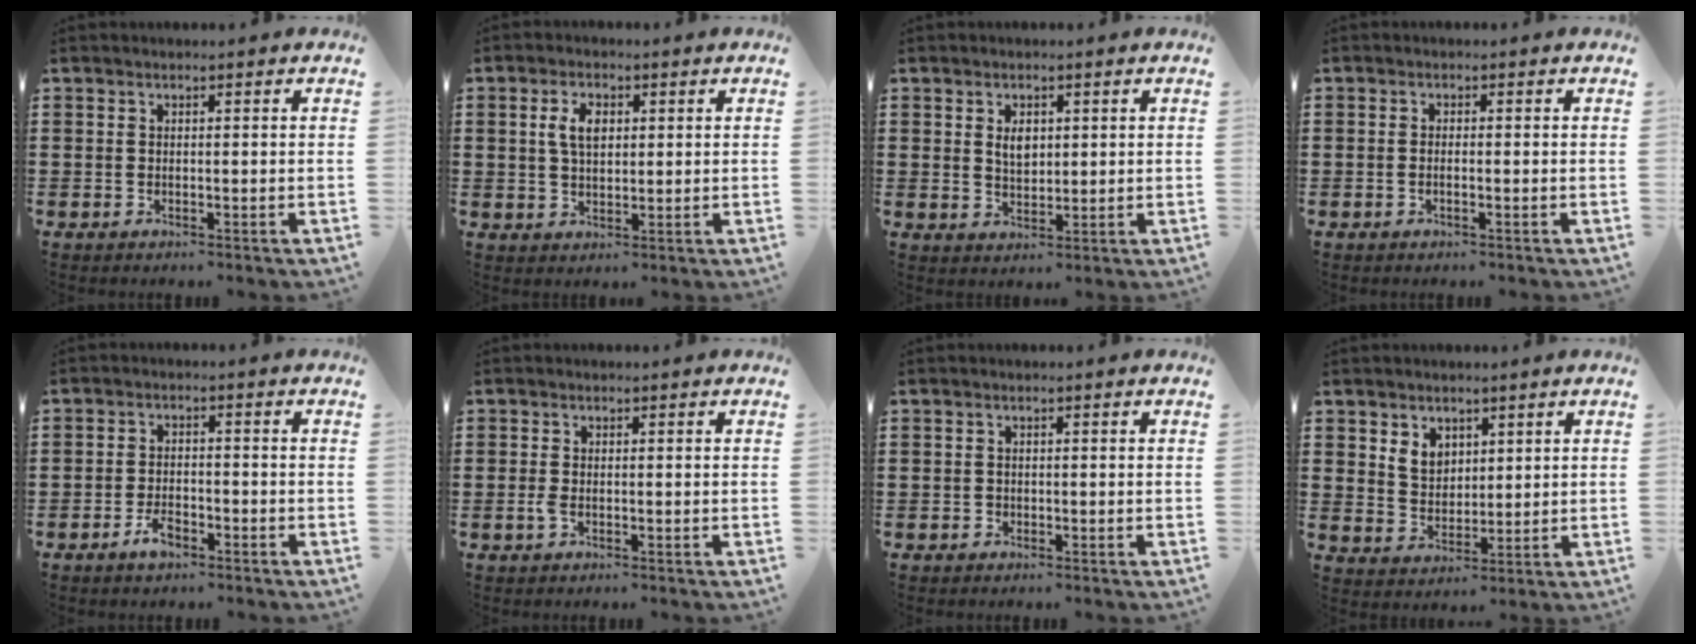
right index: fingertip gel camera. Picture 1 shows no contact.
{"total": 4.4, "force": [1.0, 2.5, 3.5], "torque": [-0.077, 0.013, 0.015]}
{"total": 3.1, "force": [0.9, 1.9, 2.3], "torque": [-0.043, 0.004, 0.014]}
{"total": 0.9, "force": [-0.4, -0.1, 0.8], "torque": [-0.017, -0.008, -0.006]}
{"total": 3.4, "force": [-2.0, 1.4, 2.3], "torque": [-0.046, 0.003, -0.041]}
{"total": 1.3, "force": [-0.4, 0.5, 1.1], "torque": [-0.029, -0.006, -0.009]}
{"total": 0.6, "force": [-0.4, 0.5, 0.2], "torque": [-0.004, 0.002, -0.008]}
{"total": 4.3, "force": [2.6, 3.2, 1.2], "torque": [-0.037, 0.011, 0.048]}